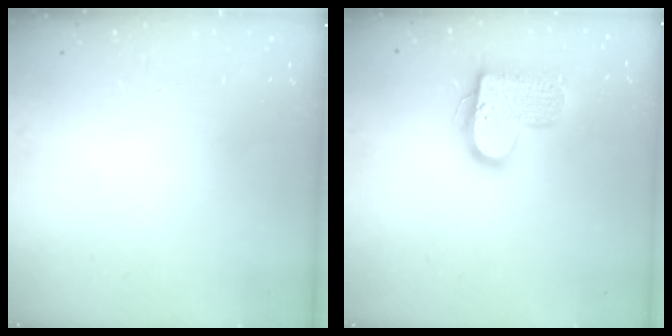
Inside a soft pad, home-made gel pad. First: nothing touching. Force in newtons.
{"total": 15.7, "press": 15.6, "slide": 0.9}